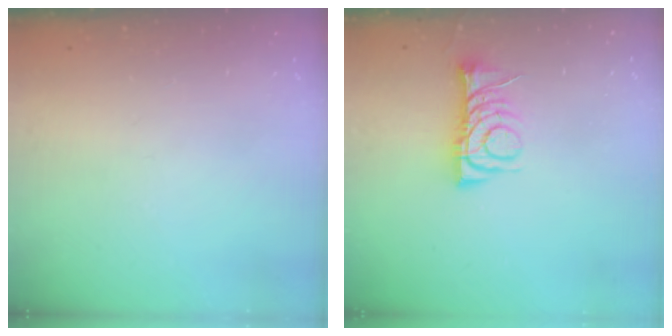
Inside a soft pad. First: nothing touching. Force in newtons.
{"total": 8.5, "press": 8.5, "slide": 0.8}